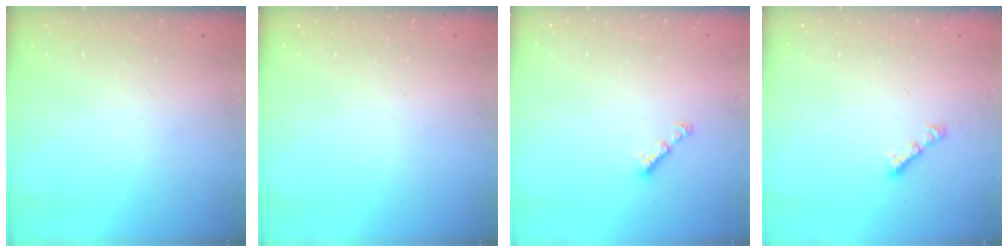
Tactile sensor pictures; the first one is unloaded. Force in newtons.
{"total": 0.0}
{"total": 2.9, "press": 2.8, "slide": 0.6}
{"total": 2.8, "press": 2.8, "slide": 0.7}